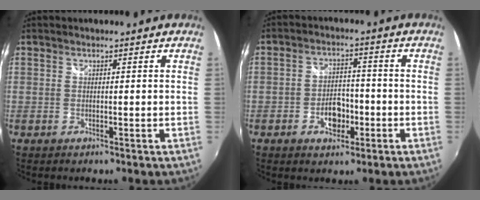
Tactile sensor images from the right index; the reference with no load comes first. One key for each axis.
{"total": 5.9, "fx": -2.5, "fy": 3.8, "fz": 3.7, "tx": -0.072, "ty": 0.008, "tz": -0.035}